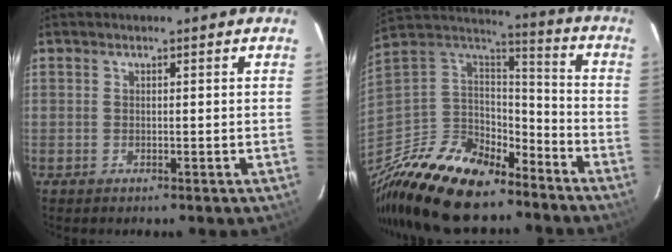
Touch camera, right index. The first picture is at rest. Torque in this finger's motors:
{"motor_torque": [0.62, -0.94, 0.29, 0.06]}